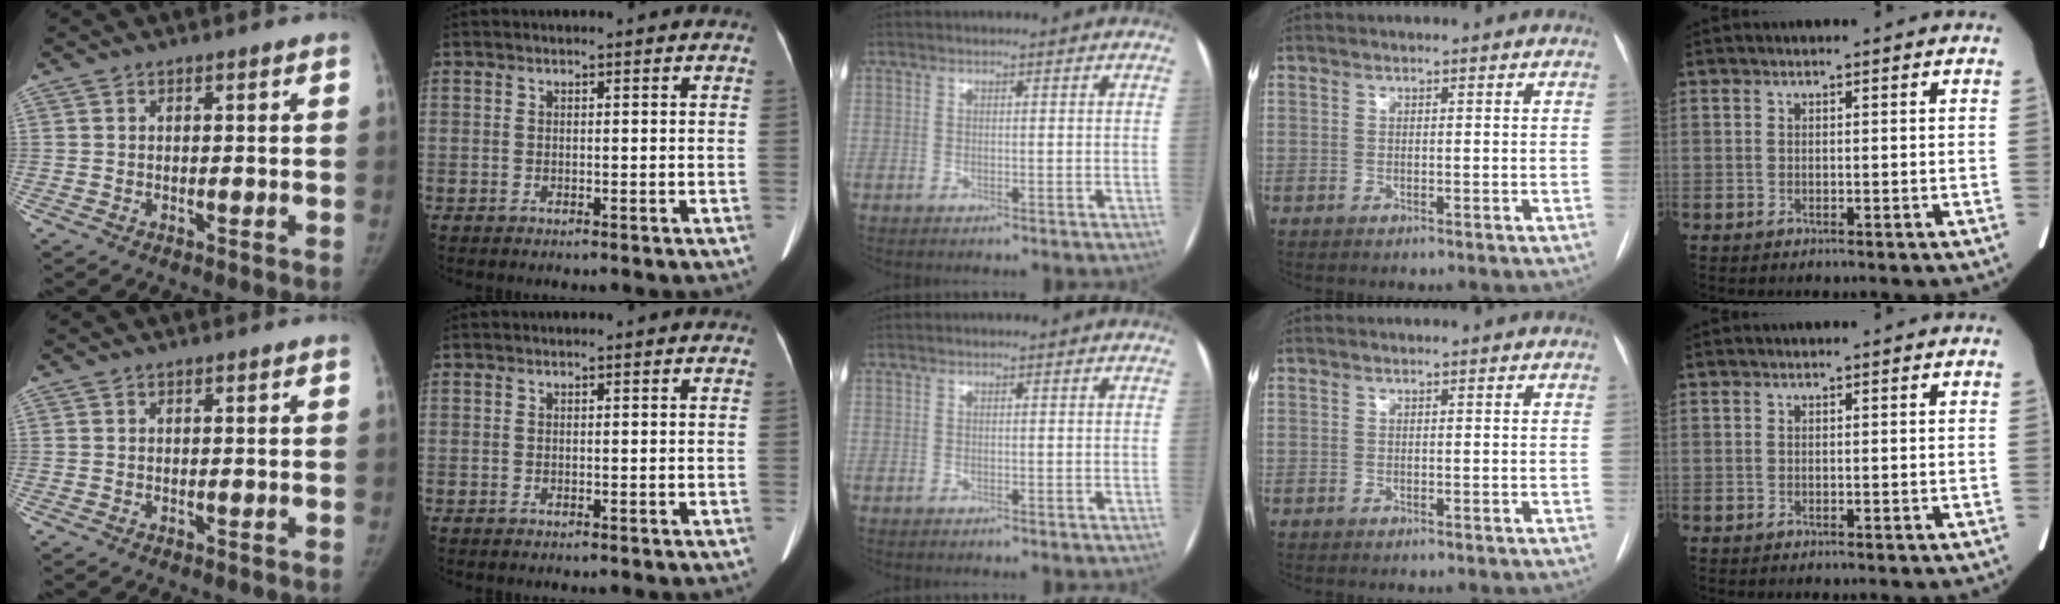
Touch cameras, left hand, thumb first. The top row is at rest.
{}